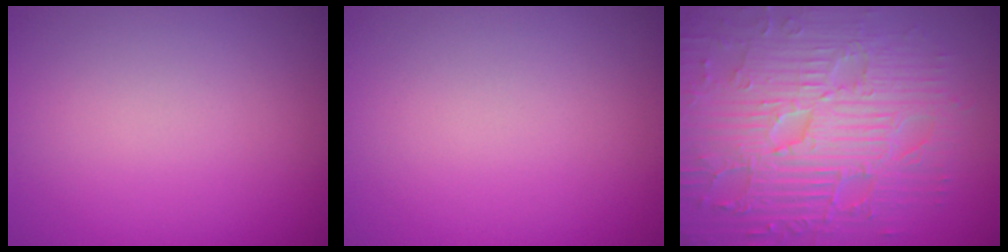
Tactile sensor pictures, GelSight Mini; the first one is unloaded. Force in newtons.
{"total": 0.0}
{"total": 9.6, "press": 6.9, "slide": 6.7}